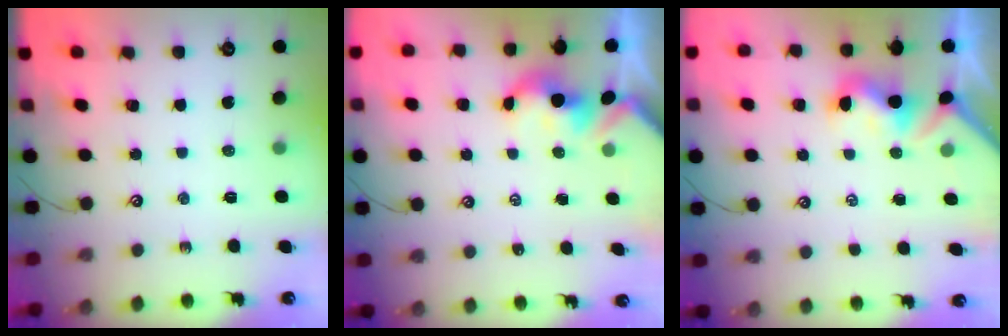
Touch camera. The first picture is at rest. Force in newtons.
{"total": 1.6, "press": 1.6, "slide": 0.2}
{"total": 1.0, "press": 0.7, "slide": 0.6}